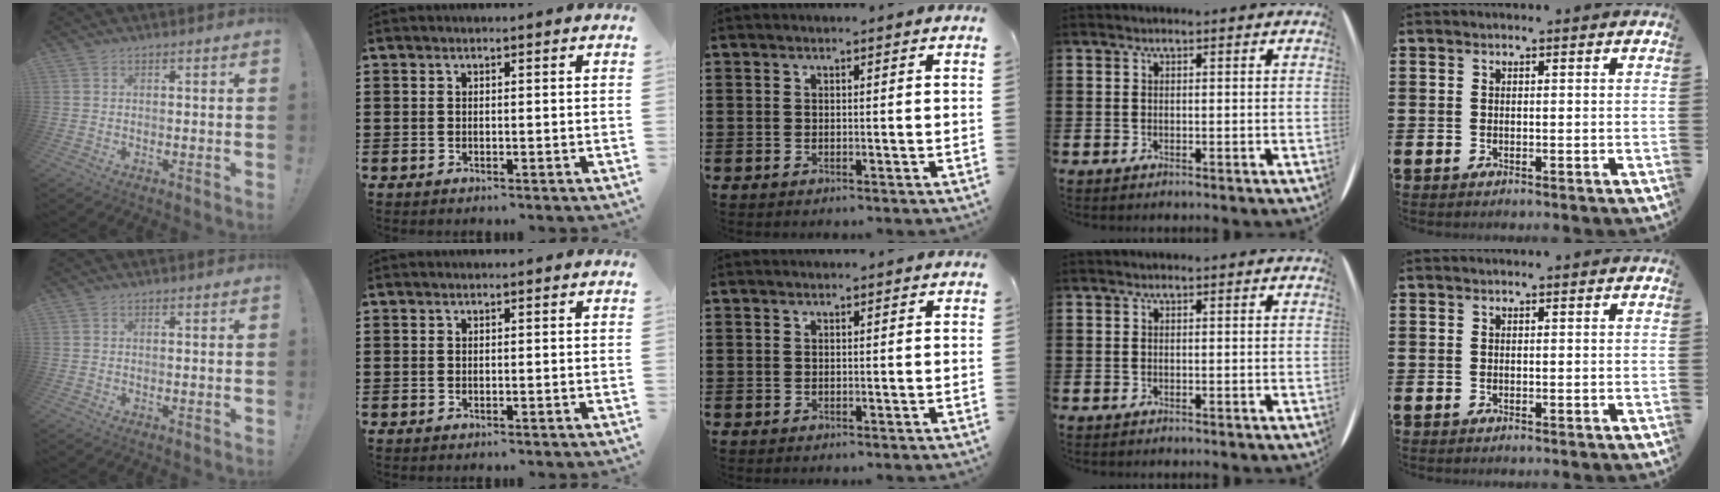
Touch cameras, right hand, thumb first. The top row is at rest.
{}